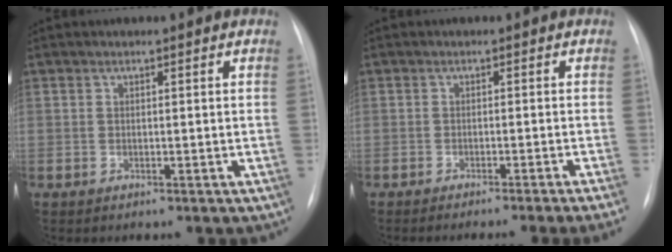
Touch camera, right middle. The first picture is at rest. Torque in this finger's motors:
{"motor_torque": [0.21, -0.21, 0.11, 0.03]}